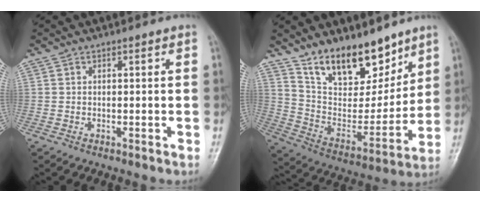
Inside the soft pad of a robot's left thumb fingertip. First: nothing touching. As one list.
[{"total": 17.5, "force": [12.6, 8.0, 9.2], "torque": [-0.095, -0.077, 0.231]}]